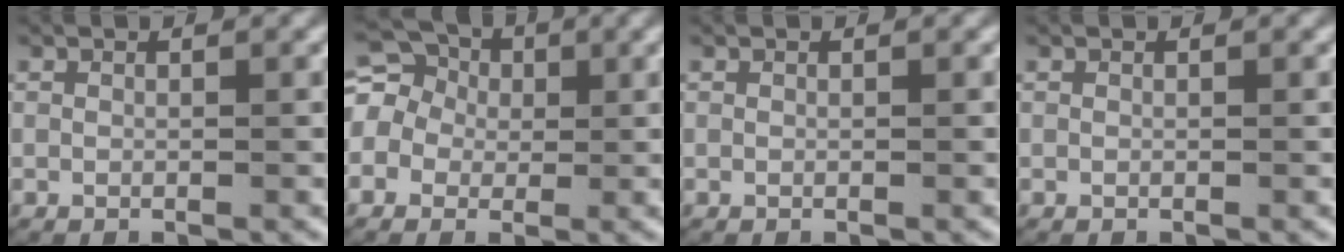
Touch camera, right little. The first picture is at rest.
{"total": 8.7, "force": [1.1, 8.0, 3.4], "torque": [-0.086, -0.005, 0.005]}
{"total": 0.0}
{"total": 0.0}